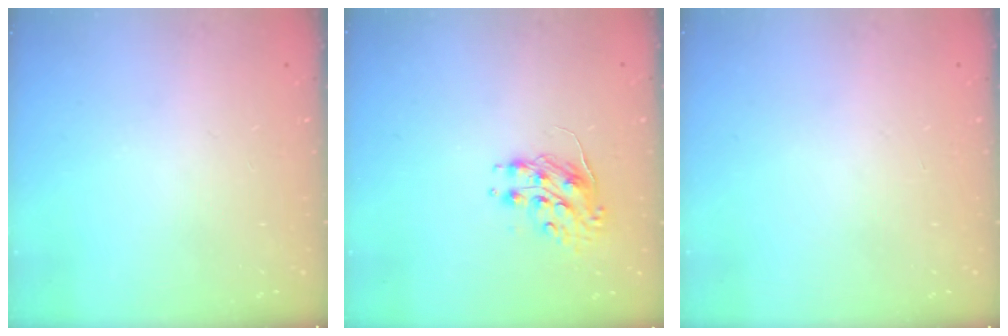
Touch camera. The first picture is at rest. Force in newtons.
{"total": 8.5, "press": 8.4, "slide": 0.6}
{"total": 0.0}